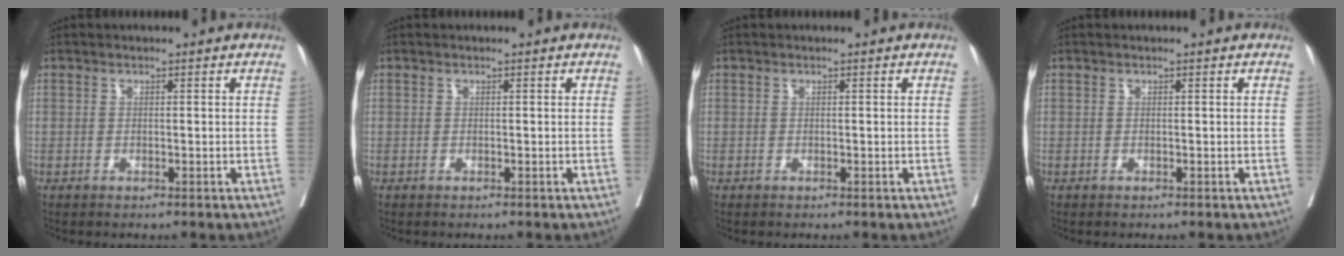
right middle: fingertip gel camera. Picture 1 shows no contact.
{"total": 0.0}
{"total": 0.0}
{"total": 0.0}